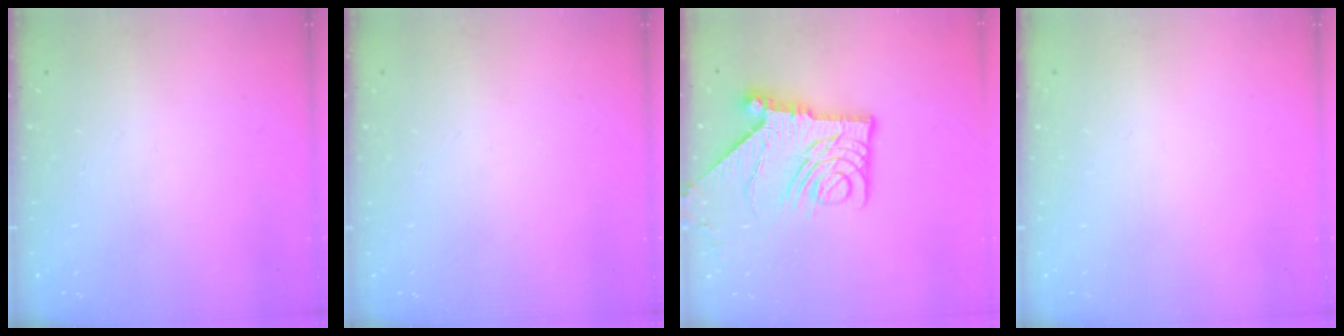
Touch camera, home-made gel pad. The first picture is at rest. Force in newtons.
{"total": 0.0}
{"total": 15.5, "press": 15.4, "slide": 1.7}
{"total": 0.0}